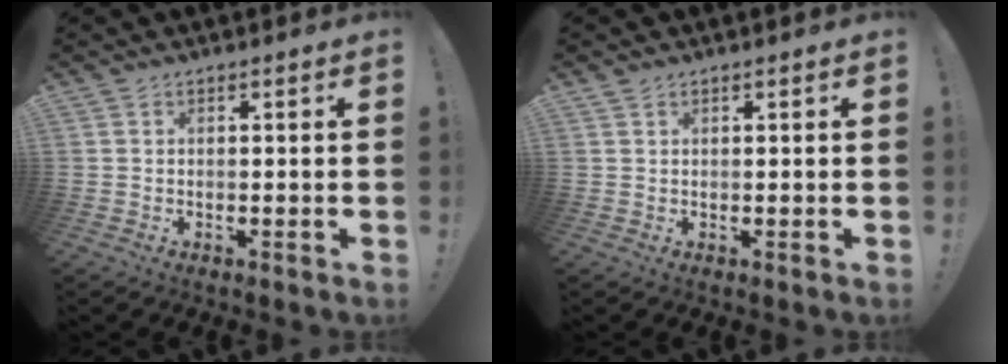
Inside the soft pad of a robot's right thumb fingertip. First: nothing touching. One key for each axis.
{"total": 0.8, "fx": 0.6, "fy": 0.4, "fz": 0.2, "tx": -0.007, "ty": 0.000, "tz": 0.013}